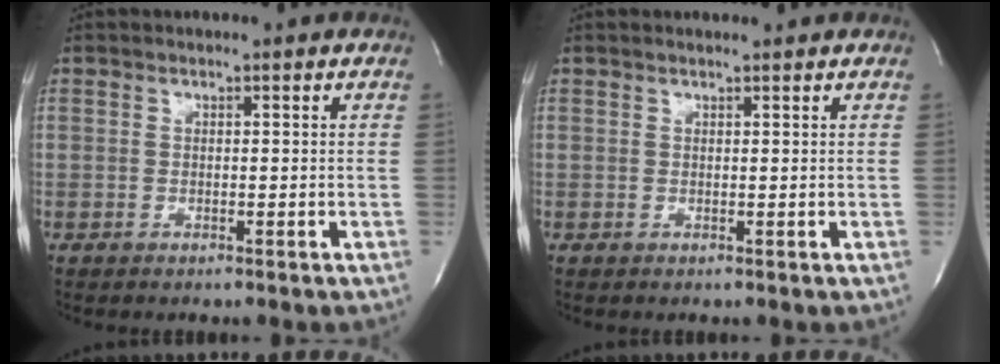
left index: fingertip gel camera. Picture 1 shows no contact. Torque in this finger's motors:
{"motor_torque": [0.08, -0.06, 0.02, -0.02]}